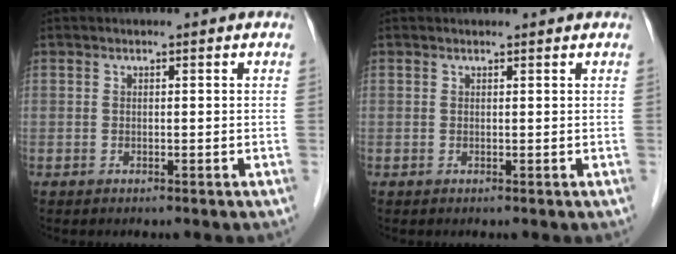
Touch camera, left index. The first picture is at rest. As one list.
[{"total": 1.1, "force": [1.0, 0.2, 0.0], "torque": [-0.012, 0.009, 0.014]}]